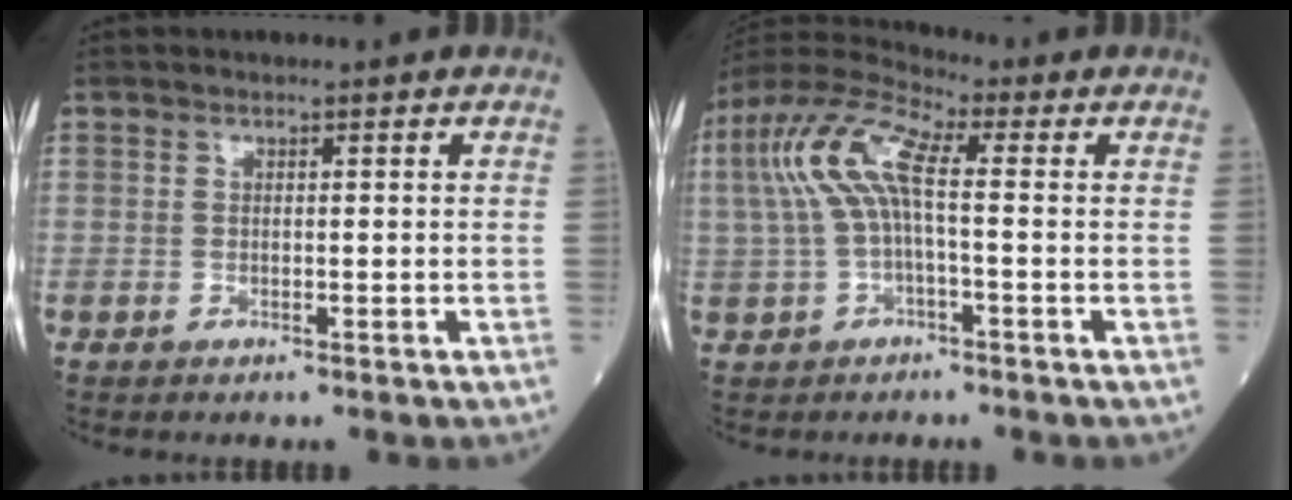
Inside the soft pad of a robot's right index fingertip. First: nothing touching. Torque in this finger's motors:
{"motor_torque": [1.64, 0.51, 0.58, 0.21]}